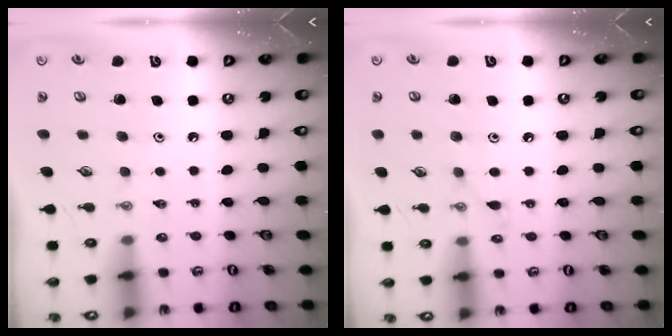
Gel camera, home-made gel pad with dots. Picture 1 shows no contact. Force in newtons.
{"total": 5.9, "press": 5.8, "slide": 0.7}